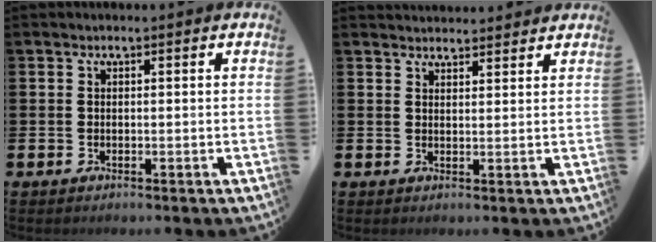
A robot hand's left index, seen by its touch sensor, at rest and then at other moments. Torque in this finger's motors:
{"motor_torque": [0.36, -0.43, 0.04, 0.04]}